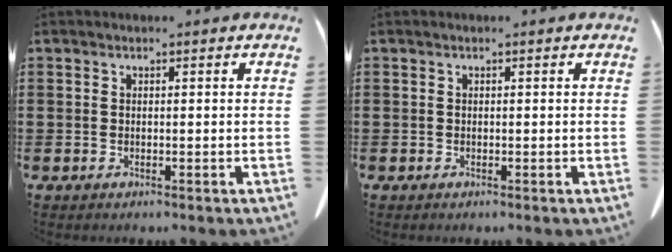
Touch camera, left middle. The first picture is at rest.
{"total": 0.0}